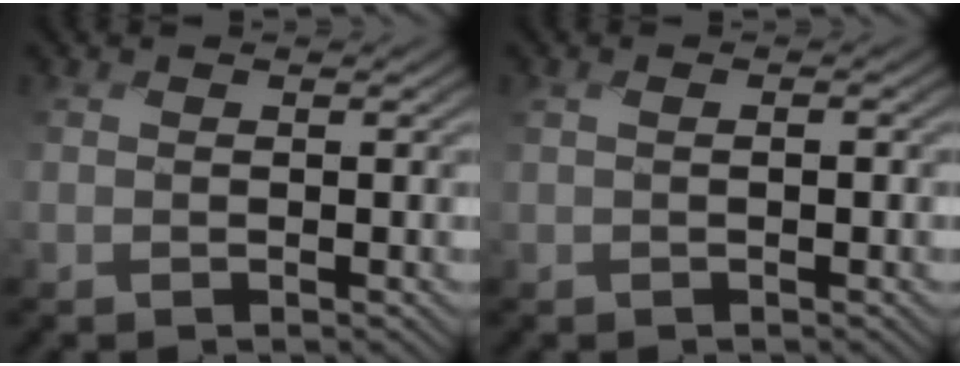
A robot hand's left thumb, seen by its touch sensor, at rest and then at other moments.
{"total": 1.6, "force": [-0.1, 0.8, 1.4], "torque": [-0.030, 0.001, 0.001]}